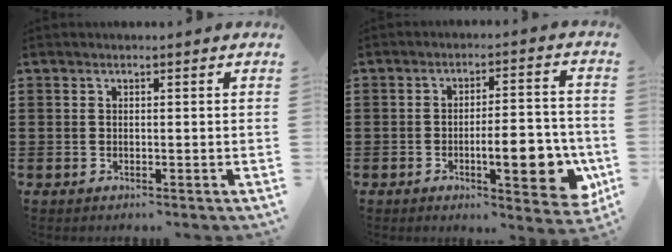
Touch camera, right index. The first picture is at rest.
{"total": 9.1, "force": [-2.7, 3.0, 8.1], "torque": [-0.107, -0.005, -0.044]}